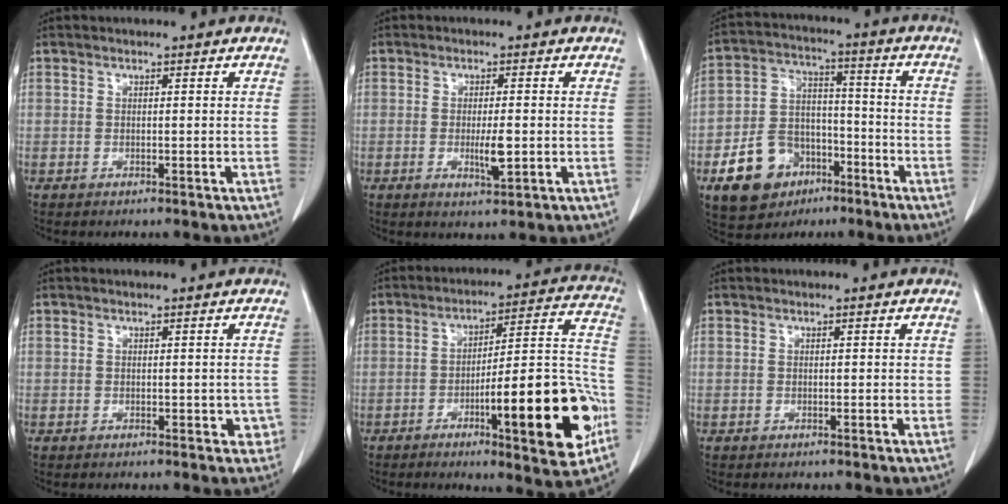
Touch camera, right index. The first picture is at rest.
{"total": 3.7, "force": [-0.6, 0.6, 3.6], "torque": [-0.066, -0.006, -0.008]}
{"total": 12.3, "force": [-6.2, 8.8, 5.9], "torque": [-0.123, 0.020, -0.099]}
{"total": 2.5, "force": [-0.4, 1.8, 1.7], "torque": [-0.003, 0.007, -0.001]}
{"total": 20.0, "force": [-7.0, 3.0, 18.5], "torque": [-0.223, 0.017, -0.092]}
{"total": 0.7, "force": [0.2, 0.4, 0.5], "torque": [-0.004, 0.002, 0.003]}